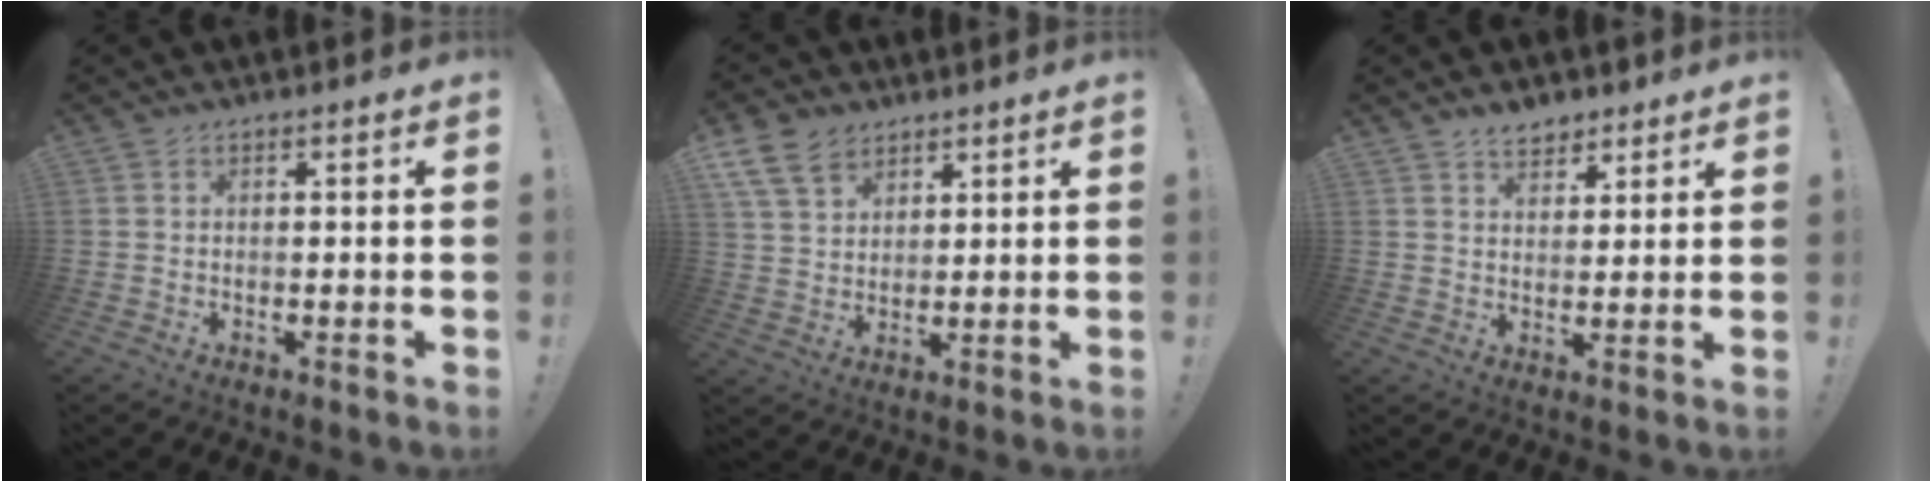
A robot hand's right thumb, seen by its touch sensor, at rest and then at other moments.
{"total": 9.7, "force": [6.2, 6.3, 4.0], "torque": [-0.077, -0.028, 0.125]}
{"total": 5.3, "force": [4.1, 3.0, 1.4], "torque": [-0.010, -0.022, 0.075]}